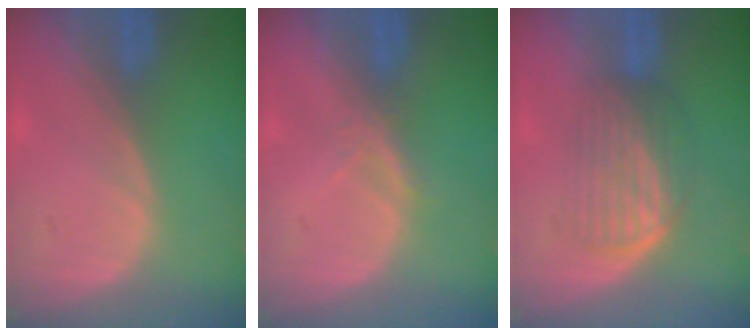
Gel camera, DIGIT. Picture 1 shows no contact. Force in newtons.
{"total": 1.8, "press": 1.6, "slide": 0.7}
{"total": 6.3, "press": 5.6, "slide": 2.7}